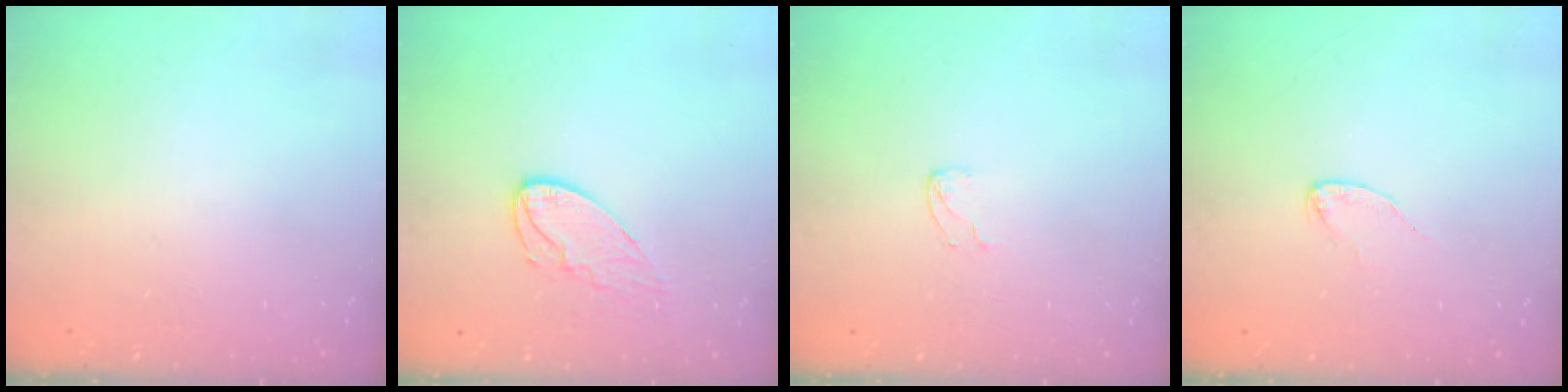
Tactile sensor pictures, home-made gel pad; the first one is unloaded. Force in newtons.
{"total": 8.2, "press": 8.2, "slide": 0.3}
{"total": 3.8, "press": 3.8, "slide": 0.3}
{"total": 3.5, "press": 3.5, "slide": 0.3}